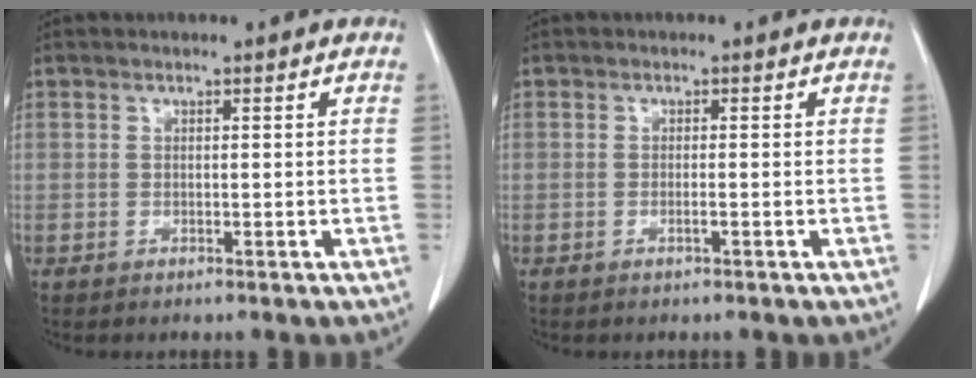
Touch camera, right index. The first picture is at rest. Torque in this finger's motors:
{"motor_torque": [-0.16, -0.05, -0.09, -0.01]}